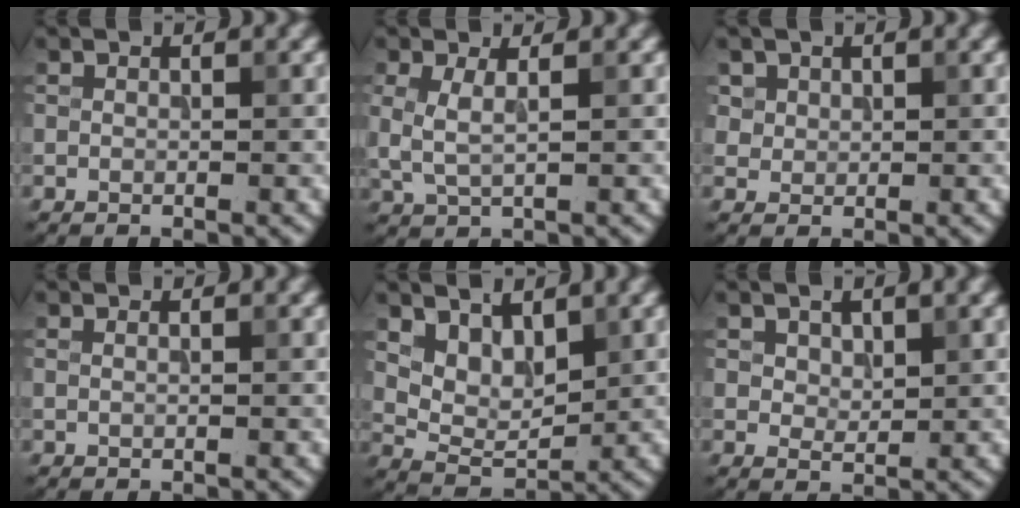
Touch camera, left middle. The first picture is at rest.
{"total": 2.0, "force": [0.4, 0.5, 1.9], "torque": [-0.054, -0.001, 0.011]}
{"total": 3.0, "force": [1.6, 2.3, 1.1], "torque": [-0.042, -0.001, 0.045]}
{"total": 0.0}
{"total": 3.6, "force": [2.2, 1.9, 2.2], "torque": [-0.050, -0.010, 0.040]}
{"total": 2.0, "force": [1.0, 1.1, 1.4], "torque": [-0.032, -0.003, 0.023]}